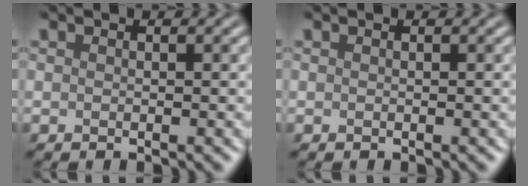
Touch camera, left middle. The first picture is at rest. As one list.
[{"total": 0.0}]